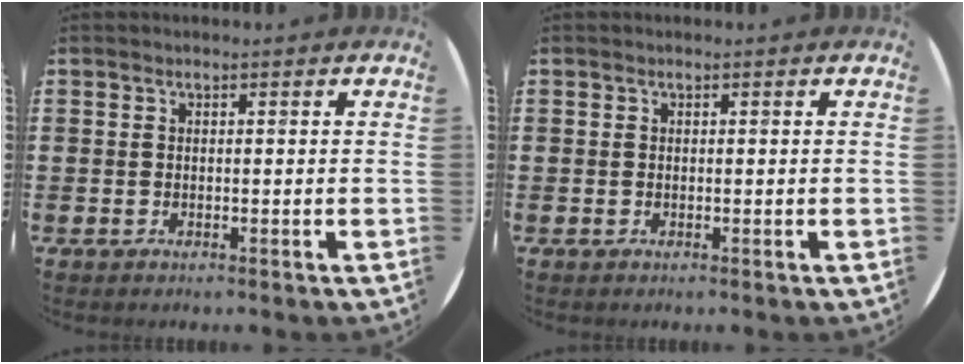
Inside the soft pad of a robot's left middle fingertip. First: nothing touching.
{"total": 0.0}